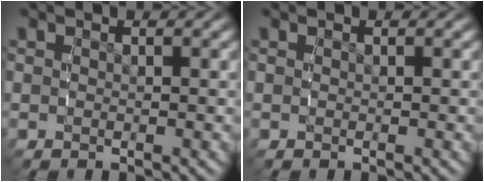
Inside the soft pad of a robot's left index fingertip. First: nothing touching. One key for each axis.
{"total": 0.0}